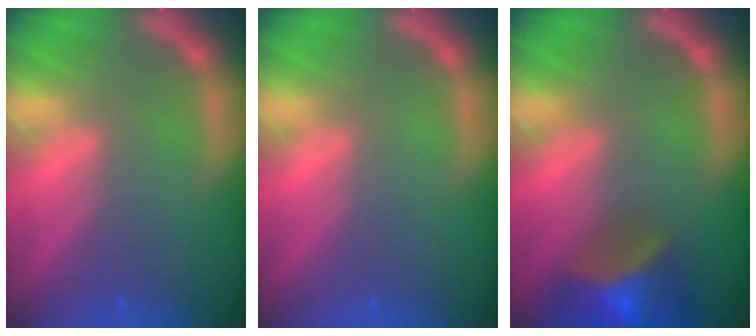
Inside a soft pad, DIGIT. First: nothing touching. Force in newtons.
{"total": 0.0}
{"total": 7.5}